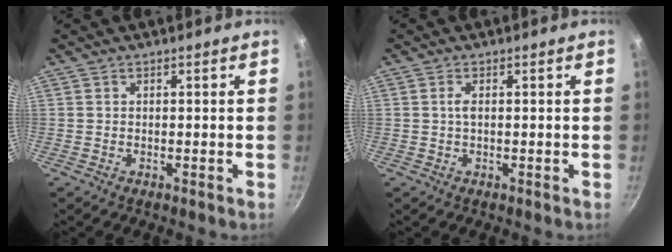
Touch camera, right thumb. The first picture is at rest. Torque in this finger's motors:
{"motor_torque": [0.10, 0.06, 0.51, 0.08, -0.02]}